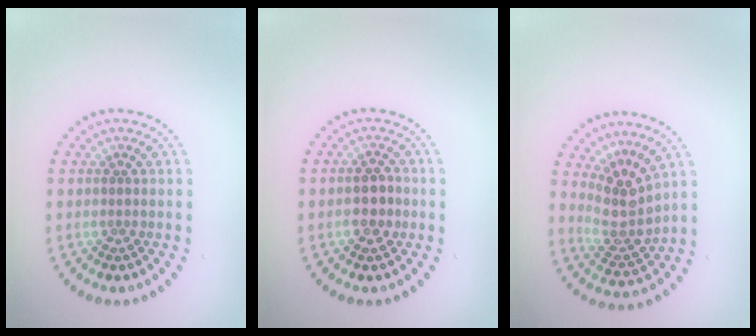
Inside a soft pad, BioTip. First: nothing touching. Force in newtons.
{"total": 2.4, "press": 2.3, "slide": 0.6}
{"total": 3.7, "press": 2.7, "slide": 2.5}